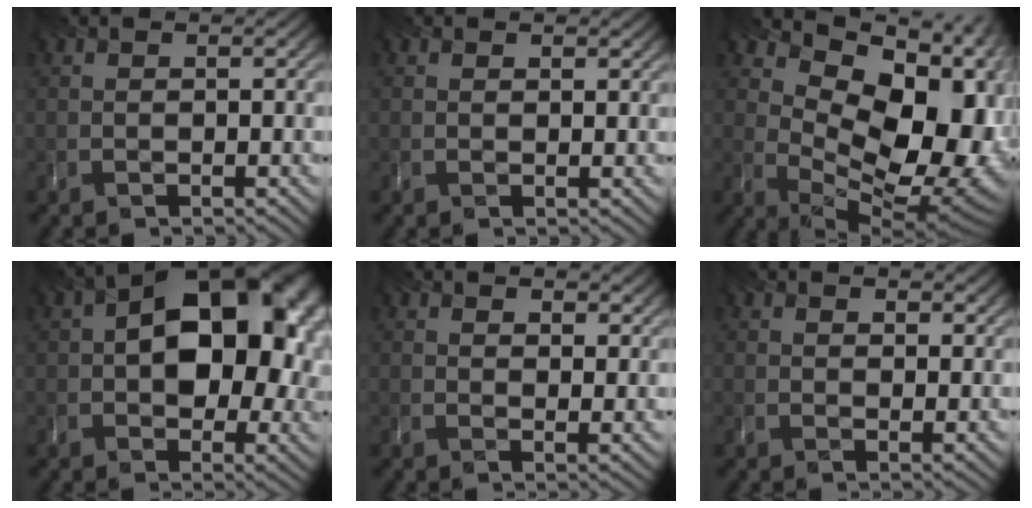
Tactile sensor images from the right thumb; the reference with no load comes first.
{"total": 1.1, "force": [1.0, 0.5, 0.3], "torque": [-0.007, -0.006, 0.016]}
{"total": 16.6, "force": [4.1, 10.2, 12.5], "torque": [-0.176, -0.010, 0.089]}
{"total": 15.9, "force": [2.0, 10.6, 11.7], "torque": [-0.129, 0.000, 0.034]}
{"total": 3.8, "force": [2.7, 1.7, 2.2], "torque": [-0.038, -0.005, 0.050]}
{"total": 2.9, "force": [2.1, 1.4, 1.5], "torque": [-0.029, -0.005, 0.041]}